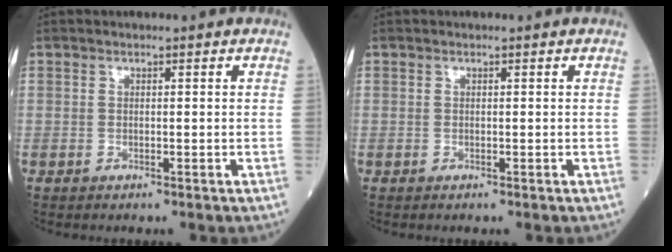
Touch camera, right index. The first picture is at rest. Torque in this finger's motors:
{"motor_torque": [0.12, 0.03, 0.05, 0.02]}